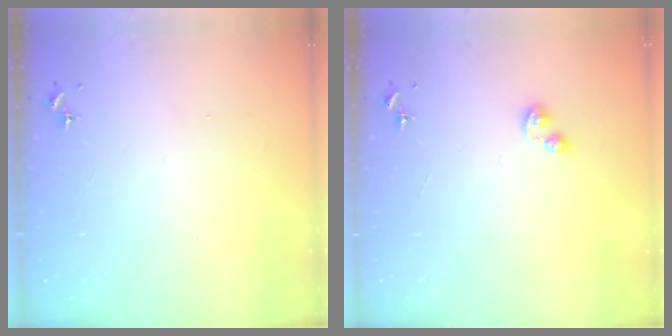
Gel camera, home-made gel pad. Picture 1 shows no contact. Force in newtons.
{"total": 2.8, "press": 2.8, "slide": 0.5}